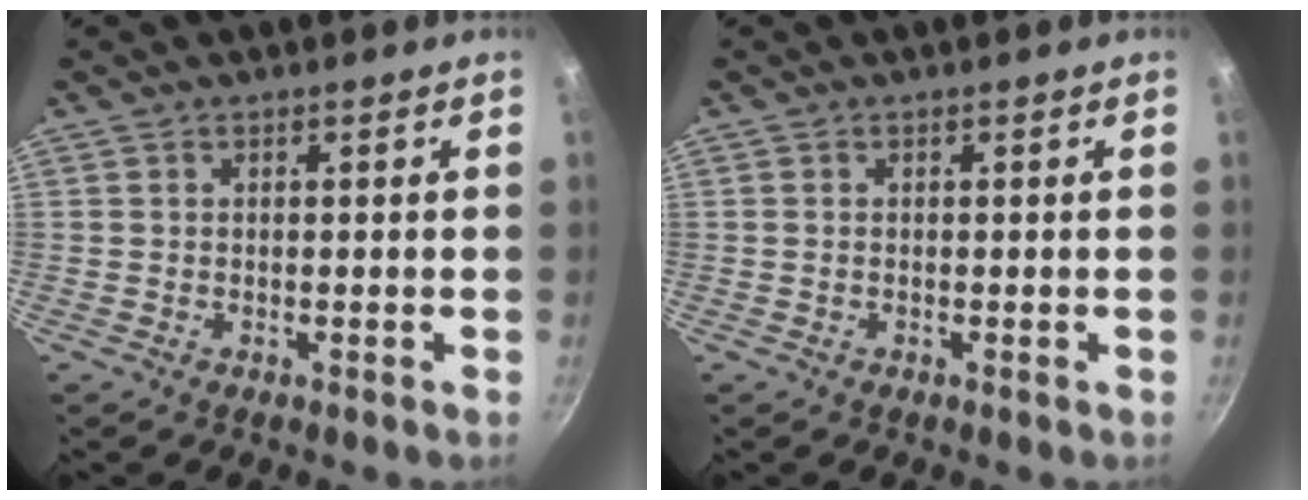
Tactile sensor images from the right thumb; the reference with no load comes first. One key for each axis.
{"total": 0.0}